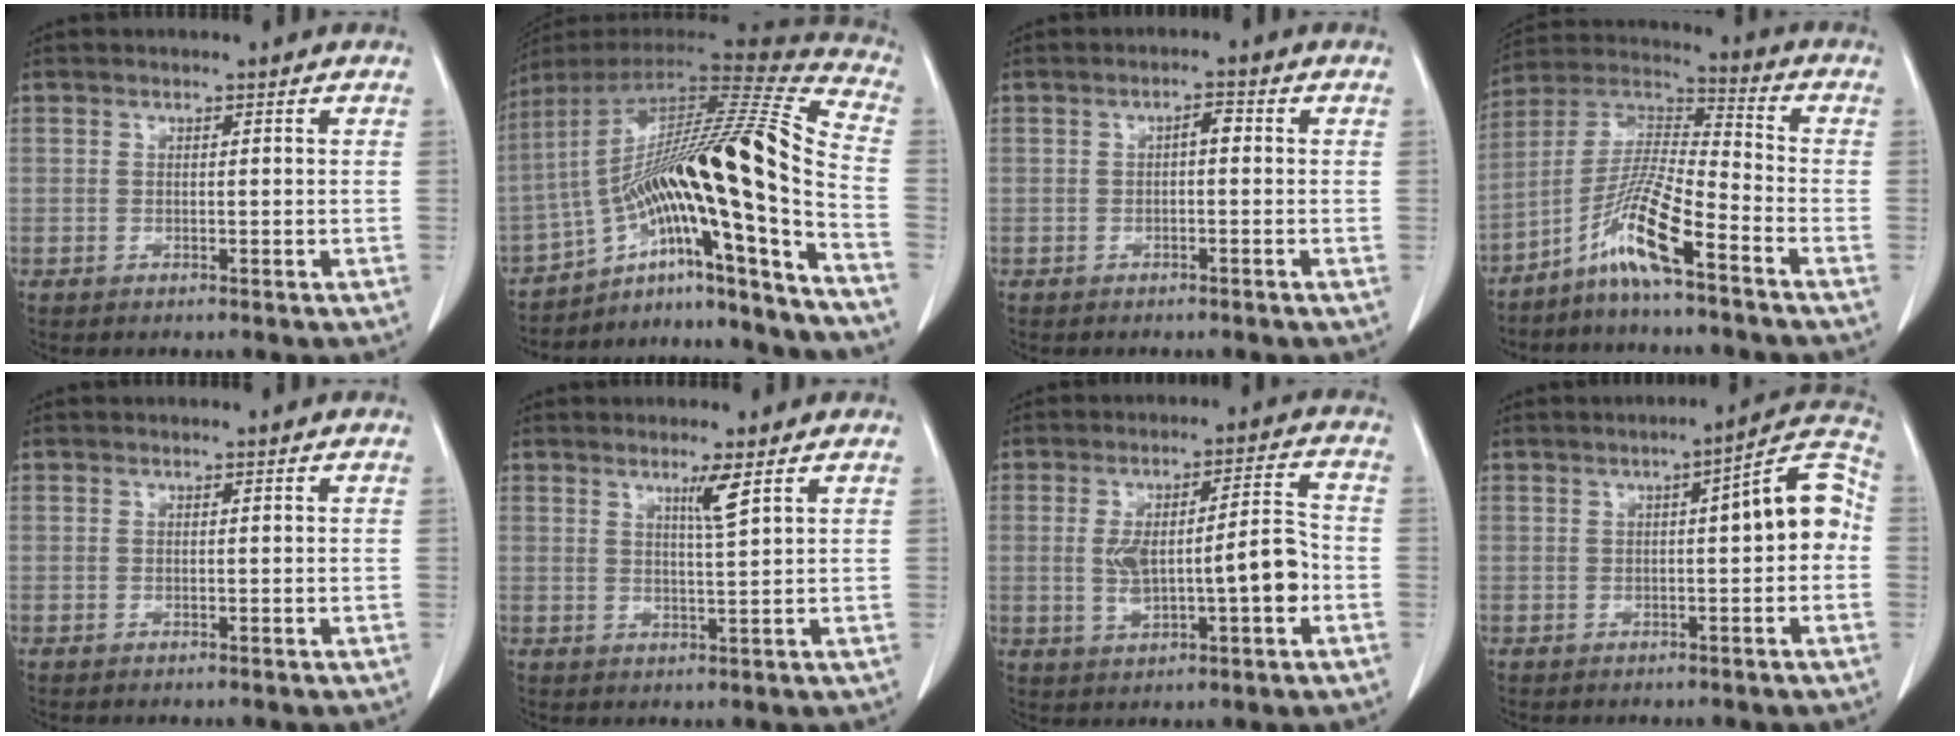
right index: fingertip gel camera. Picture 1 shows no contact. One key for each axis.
{"total": 25.7, "fx": -12.7, "fy": 0.5, "fz": 22.3, "tx": -0.332, "ty": 0.010, "tz": -0.212}
{"total": 1.8, "fx": 0.2, "fy": 0.6, "fz": 1.7, "tx": -0.023, "ty": 0.007, "tz": 0.003}
{"total": 10.4, "fx": -6.4, "fy": 0.5, "fz": 8.2, "tx": -0.166, "ty": 0.001, "tz": -0.133}
{"total": 0.0}
{"total": 3.3, "fx": 2.1, "fy": -0.6, "fz": 2.6, "tx": -0.045, "ty": -0.008, "tz": 0.038}
{"total": 10.8, "fx": -1.3, "fy": 2.4, "fz": 10.5, "tx": -0.184, "ty": 0.022, "tz": -0.011}
{"total": 8.3, "fx": 0.5, "fy": 1.4, "fz": 8.1, "tx": -0.098, "ty": 0.031, "tz": 0.001}